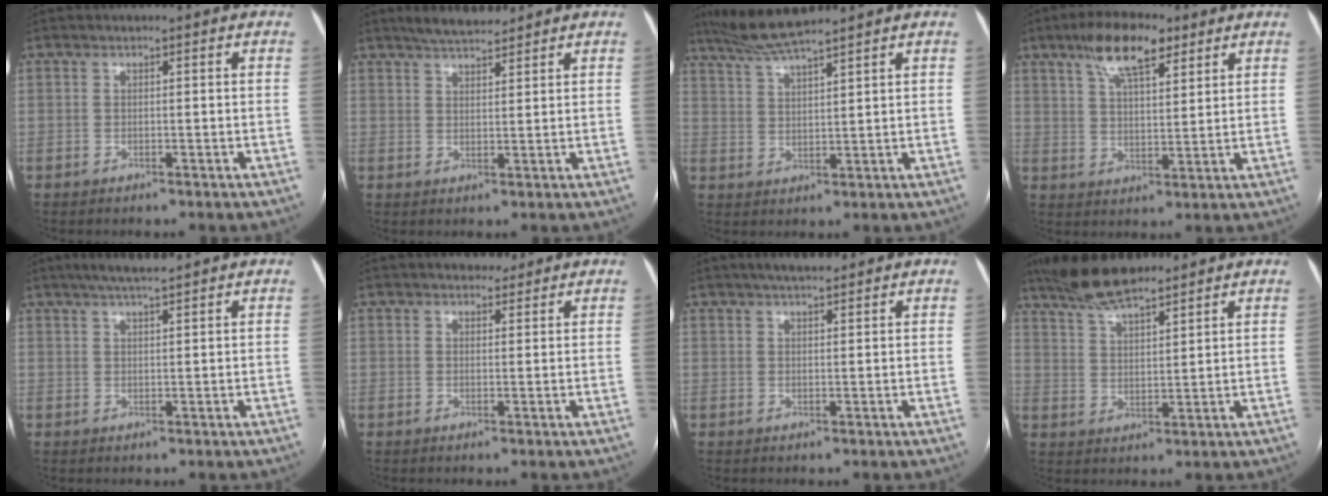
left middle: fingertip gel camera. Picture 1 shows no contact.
{"total": 5.7, "force": [5.0, 1.0, 2.4], "torque": [-0.044, 0.015, 0.088]}
{"total": 7.6, "force": [6.8, -0.7, 3.4], "torque": [-0.068, 0.016, 0.129]}
{"total": 10.0, "force": [6.3, 3.2, 7.0], "torque": [-0.128, 0.017, 0.111]}
{"total": 5.0, "force": [4.1, 0.0, 2.9], "torque": [-0.051, 0.017, 0.073]}
{"total": 4.0, "force": [3.2, 1.7, 1.5], "torque": [-0.017, 0.011, 0.049]}
{"total": 4.5, "force": [3.7, 0.9, 2.4], "torque": [-0.040, 0.016, 0.060]}
{"total": 9.4, "force": [8.2, 1.5, 4.4], "torque": [-0.086, 0.020, 0.152]}